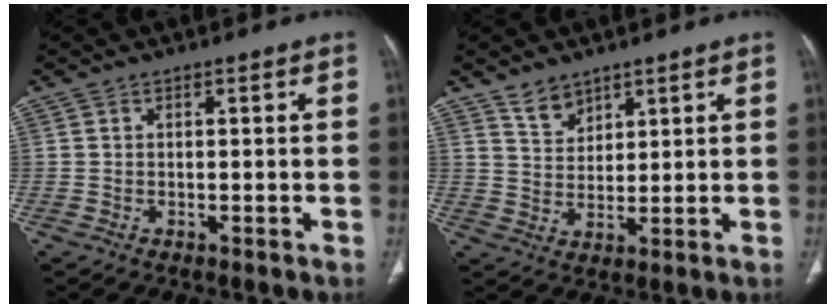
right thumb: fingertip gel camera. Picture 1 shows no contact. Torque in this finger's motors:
{"motor_torque": [0.08, 0.03, 0.26, -0.17, 0.04]}